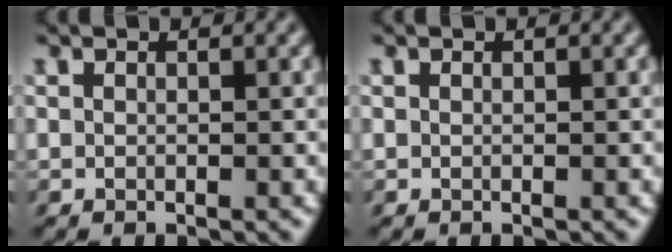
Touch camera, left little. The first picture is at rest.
{"total": 0.0}